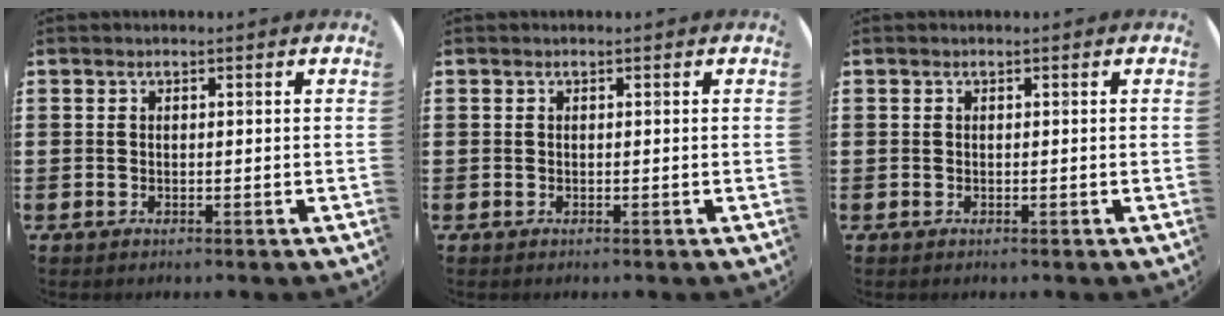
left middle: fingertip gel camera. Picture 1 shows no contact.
{"total": 0.0}
{"total": 0.0}